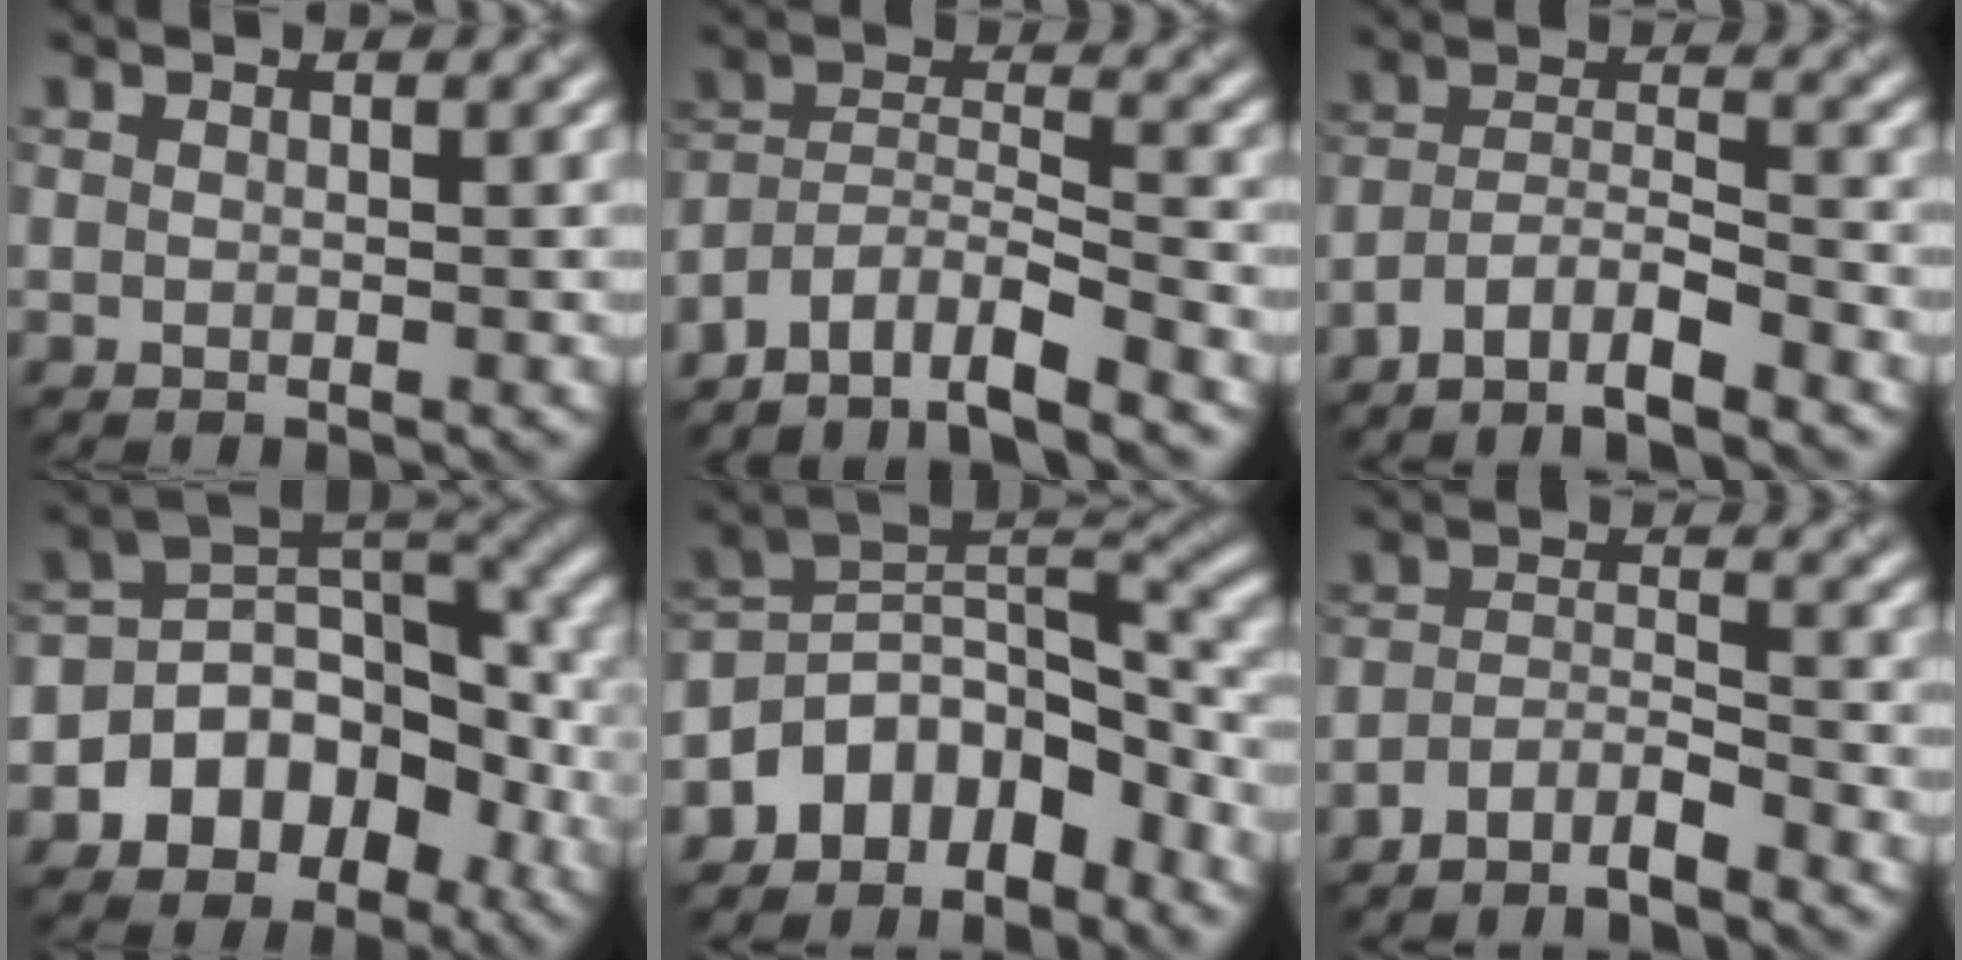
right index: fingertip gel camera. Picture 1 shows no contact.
{"total": 8.3, "force": [-7.1, 2.3, 3.5], "torque": [-0.056, 0.010, -0.124]}
{"total": 5.5, "force": [-4.5, 1.3, 2.9], "torque": [-0.050, 0.002, -0.087]}
{"total": 9.1, "force": [-3.1, 6.6, 5.5], "torque": [-0.074, 0.012, -0.058]}
{"total": 7.6, "force": [-4.8, 4.2, 4.3], "torque": [-0.048, 0.012, -0.097]}
{"total": 4.2, "force": [-3.5, 1.0, 2.0], "torque": [-0.037, 0.001, -0.069]}